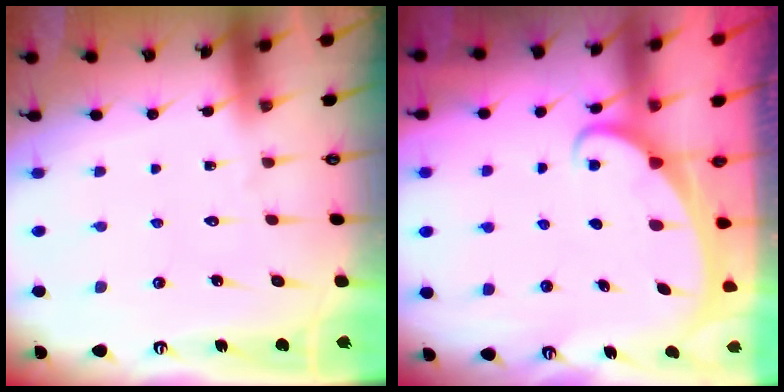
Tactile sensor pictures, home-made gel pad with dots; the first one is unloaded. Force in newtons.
{"total": 2.0, "press": 2.0, "slide": 0.1}